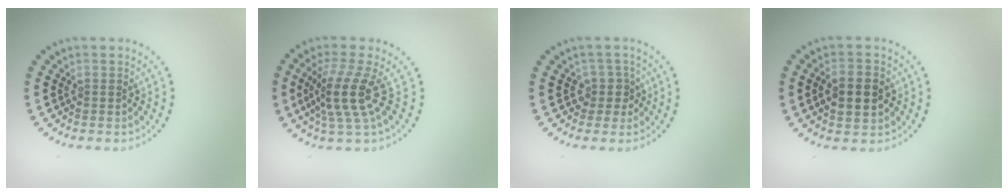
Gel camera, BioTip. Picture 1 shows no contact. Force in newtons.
{"total": 4.1, "press": 2.9, "slide": 2.8}
{"total": 1.8, "press": 1.4, "slide": 1.2}
{"total": 4.5, "press": 4.5, "slide": 0.2}